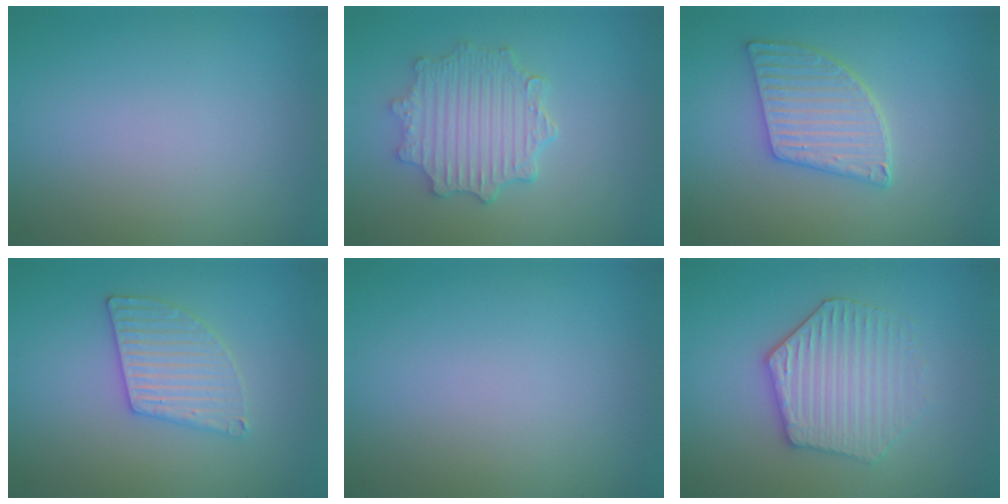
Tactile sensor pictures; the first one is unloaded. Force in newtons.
{"total": 4.9, "press": 3.9, "slide": 3.0}
{"total": 4.1, "press": 3.6, "slide": 1.8}
{"total": 3.0, "press": 3.0, "slide": 0.2}
{"total": 0.0}
{"total": 4.2, "press": 3.9, "slide": 1.5}